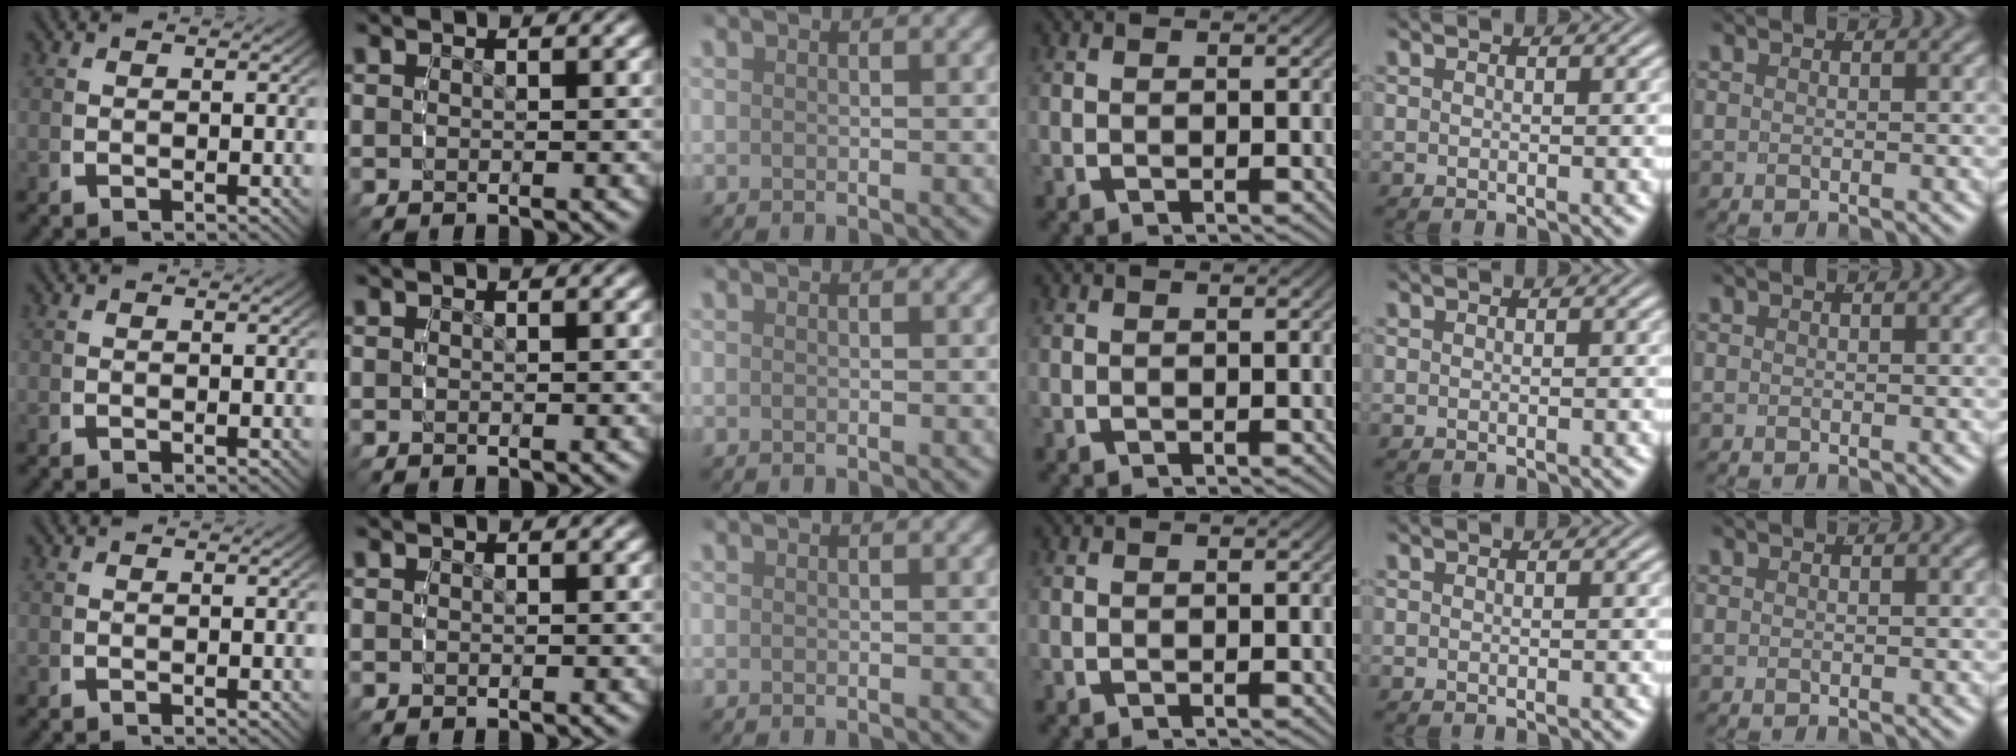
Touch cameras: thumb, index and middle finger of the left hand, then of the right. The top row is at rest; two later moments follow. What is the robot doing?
{"motion": "reach", "object": "measuring cup"}